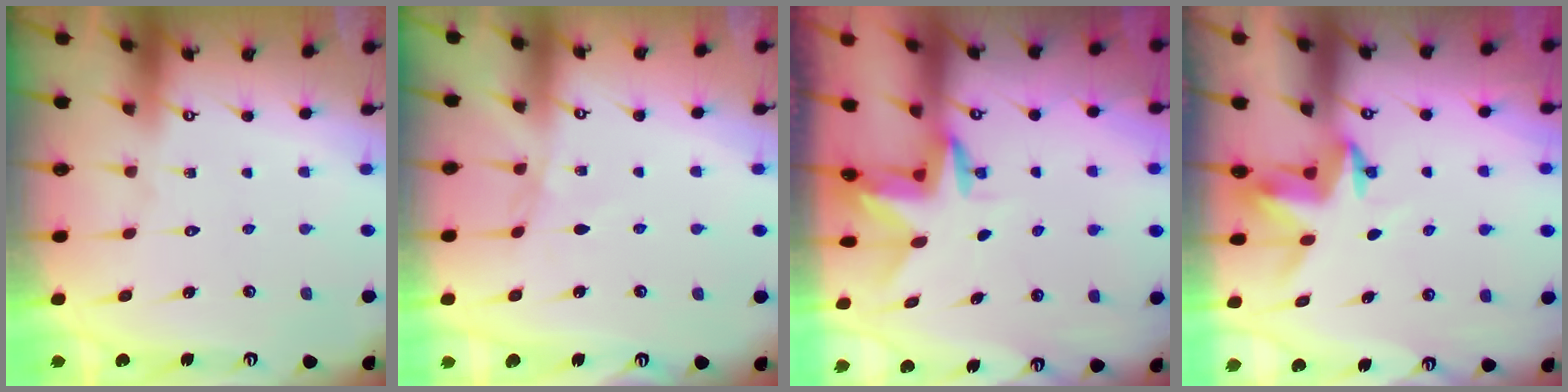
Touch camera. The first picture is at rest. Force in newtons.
{"total": 2.5, "press": 2.5, "slide": 0.5}
{"total": 2.8, "press": 2.8, "slide": 0.1}
{"total": 3.4, "press": 3.4, "slide": 0.2}